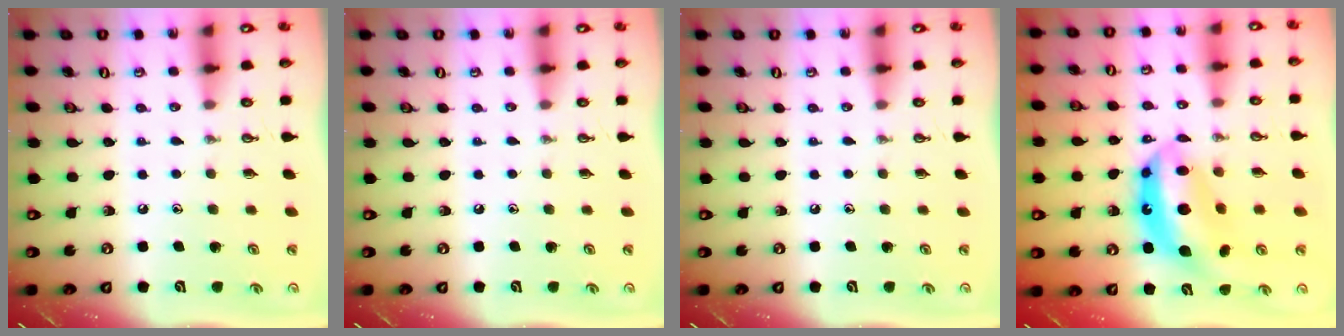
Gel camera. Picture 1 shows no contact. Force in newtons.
{"total": 0.0}
{"total": 0.0}
{"total": 14.2, "press": 14.1, "slide": 1.2}